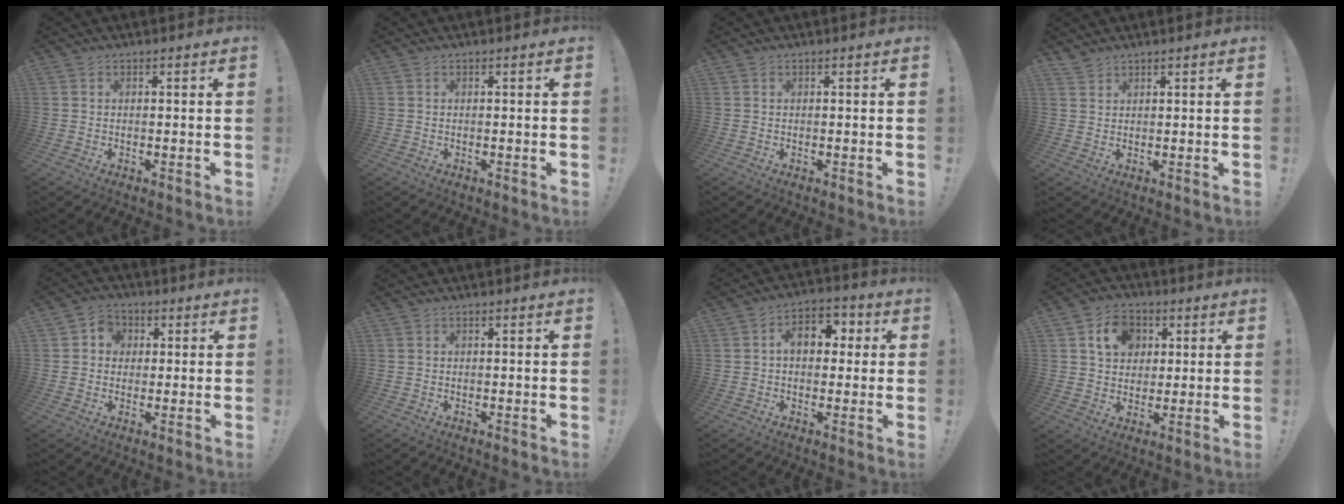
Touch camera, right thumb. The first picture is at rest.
{"total": 0.0}
{"total": 0.0}
{"total": 2.0, "force": [1.9, 0.5, 0.6], "torque": [-0.012, -0.011, 0.036]}
{"total": 5.2, "force": [0.7, 5.0, 1.5], "torque": [-0.016, 0.001, 0.012]}
{"total": 0.0}
{"total": 9.3, "force": [1.4, 6.4, 6.7], "torque": [-0.094, 0.014, 0.022]}
{"total": 10.7, "force": [4.0, 8.6, 4.8], "torque": [-0.073, -0.004, 0.077]}